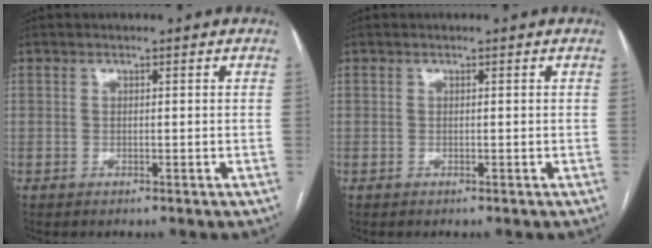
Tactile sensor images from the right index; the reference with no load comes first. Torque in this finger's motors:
{"motor_torque": [0.00, 0.00, 0.00, 0.01]}